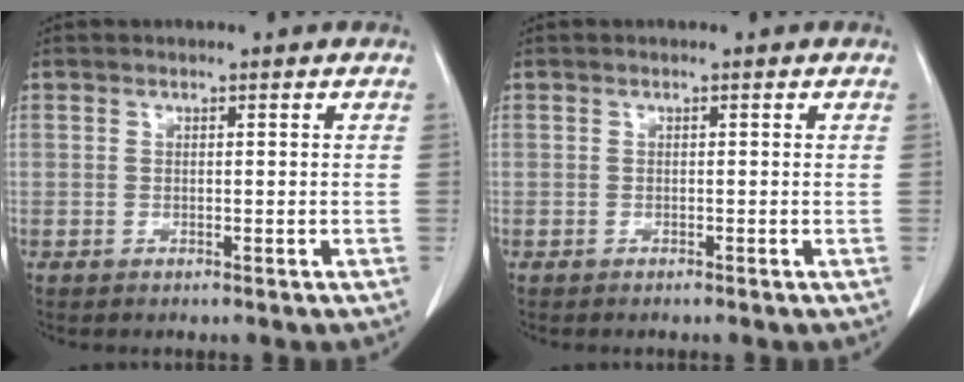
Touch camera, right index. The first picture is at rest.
{"total": 0.0}